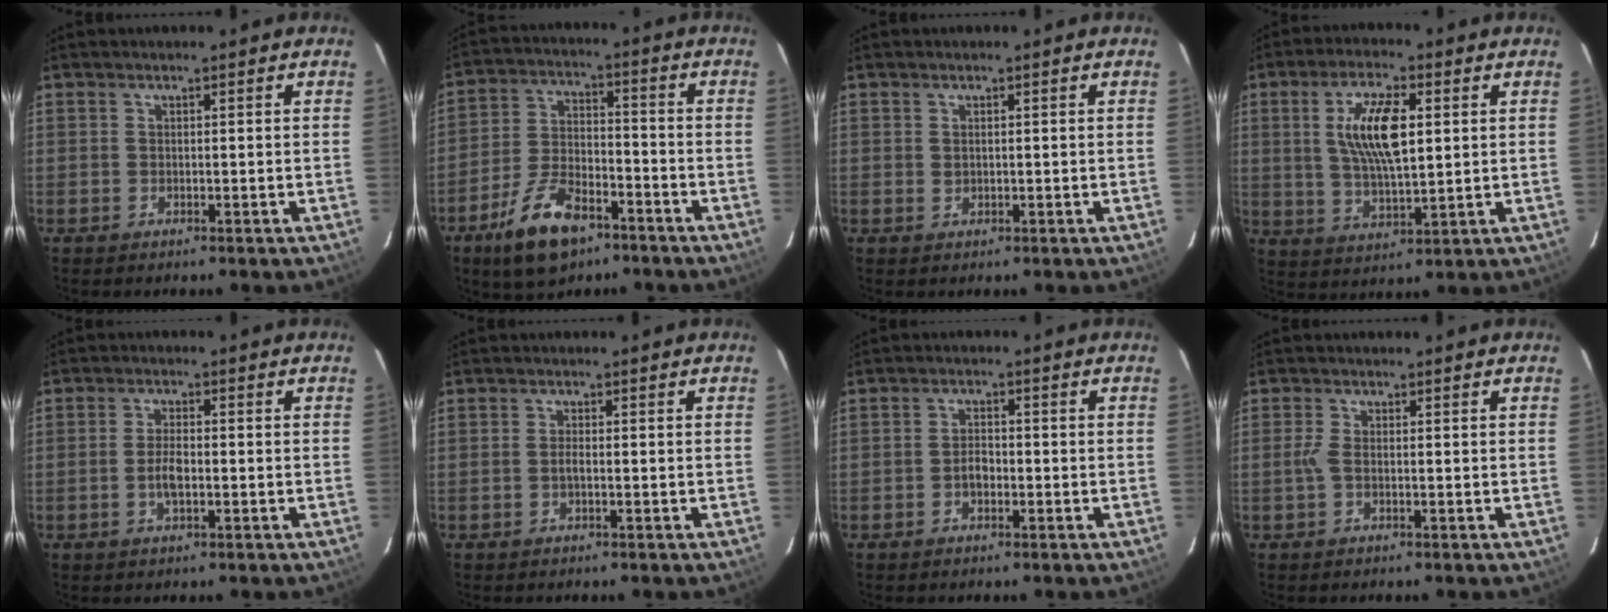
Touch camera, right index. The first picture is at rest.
{"total": 12.8, "force": [-8.0, 6.0, 8.0], "torque": [-0.171, 0.000, -0.139]}
{"total": 0.8, "force": [0.2, 0.5, 0.5], "torque": [-0.009, 0.002, 0.006]}
{"total": 11.1, "force": [2.5, 4.0, 10.1], "torque": [-0.192, 0.005, 0.049]}
{"total": 3.7, "force": [-0.9, 1.4, 3.3], "torque": [-0.065, 0.001, -0.017]}
{"total": 0.9, "force": [-0.4, 0.1, 0.8], "torque": [-0.016, 0.000, -0.007]}
{"total": 2.3, "force": [-1.0, 1.4, 1.6], "torque": [-0.030, 0.006, -0.018]}
{"total": 1.7, "force": [-0.3, 0.3, 1.6], "torque": [-0.036, 0.000, -0.008]}